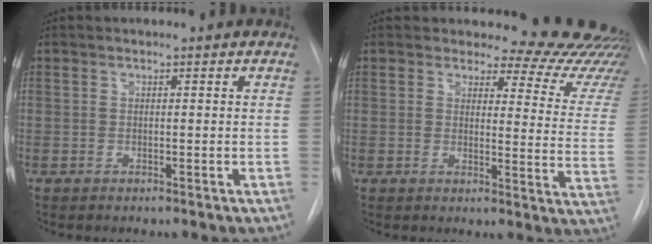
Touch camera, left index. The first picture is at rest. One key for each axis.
{"total": 16.2, "fx": 15.6, "fy": 3.2, "fz": 2.5, "tx": 0.003, "ty": -0.122, "tz": 0.144}